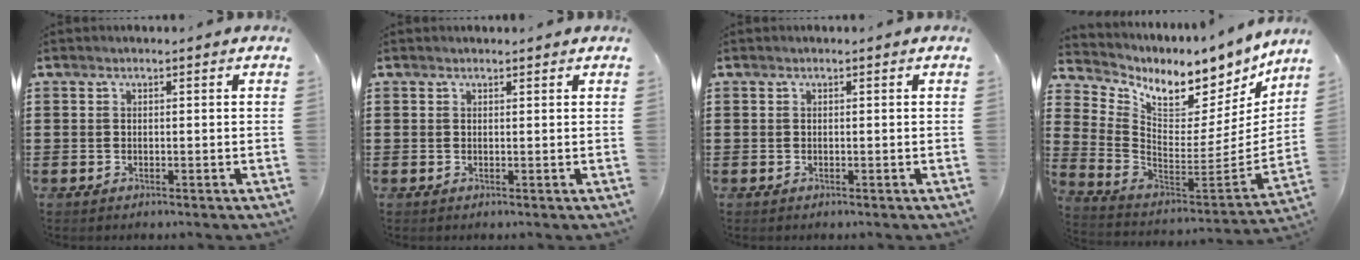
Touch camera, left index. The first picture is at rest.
{"total": 0.6, "force": [0.6, 0.2, 0.0], "torque": [-0.002, 0.001, 0.013]}
{"total": 0.0}
{"total": 6.8, "force": [6.2, 2.2, 1.9], "torque": [-0.072, -0.068, 0.104]}